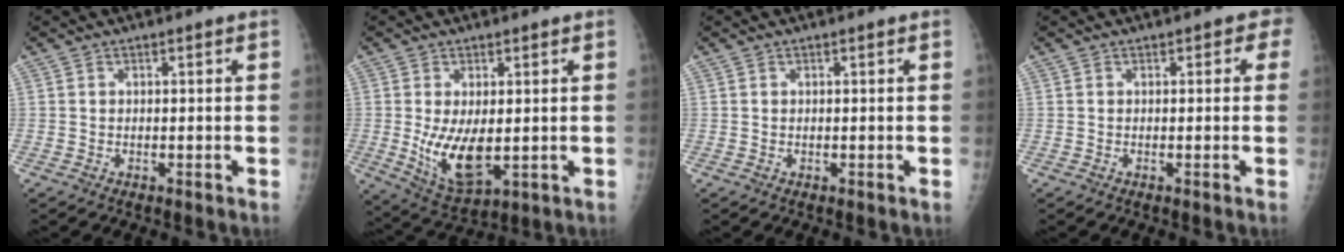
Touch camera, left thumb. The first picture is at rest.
{"total": 9.7, "force": [-0.7, 4.9, 8.4], "torque": [-0.139, -0.025, 0.007]}
{"total": 0.0}
{"total": 1.9, "force": [0.6, 1.3, 1.2], "torque": [0.009, 0.005, -0.002]}